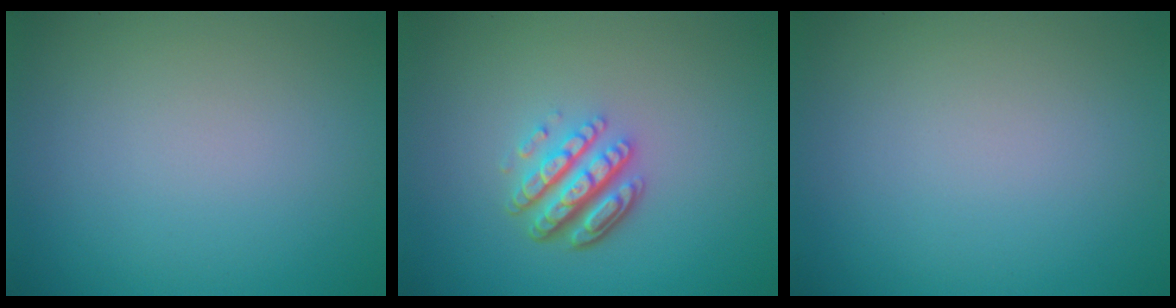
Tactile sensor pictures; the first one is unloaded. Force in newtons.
{"total": 4.6, "press": 3.4, "slide": 3.2}
{"total": 0.0}